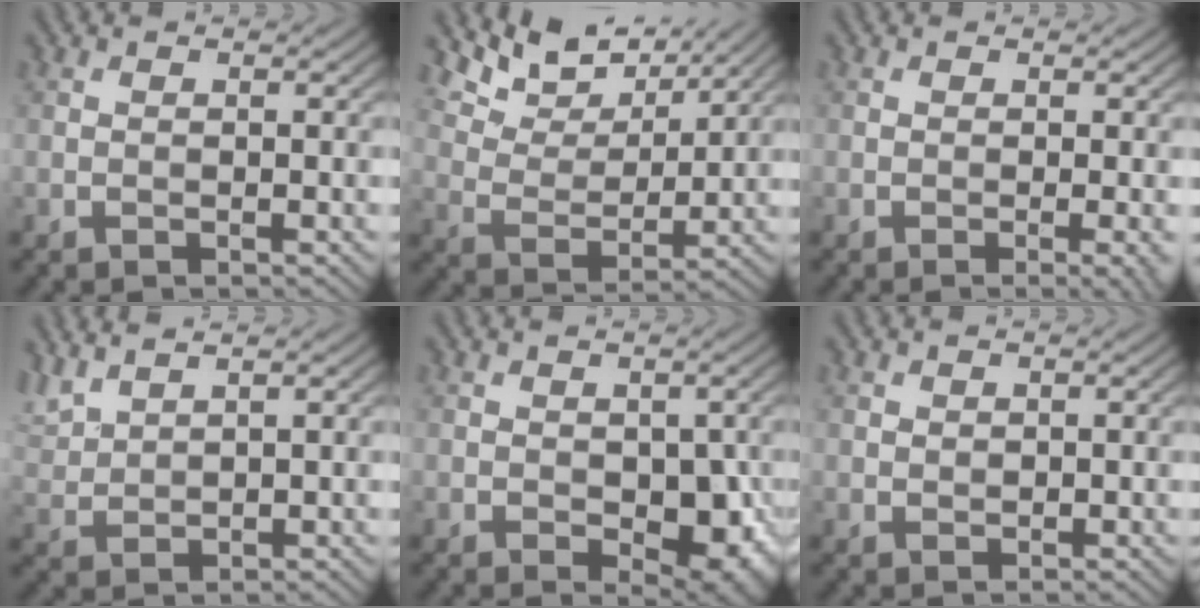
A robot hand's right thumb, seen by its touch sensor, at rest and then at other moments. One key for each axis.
{"total": 8.7, "fx": 6.9, "fy": 3.5, "fz": 4.1, "tx": -0.096, "ty": -0.007, "tz": 0.125}
{"total": 1.9, "fx": -0.3, "fy": 0.3, "fz": 1.9, "tx": -0.028, "ty": 0.001, "tz": -0.009}
{"total": 4.0, "fx": 3.4, "fy": 0.9, "fz": 1.8, "tx": -0.055, "ty": 0.012, "tz": 0.078}
{"total": 6.3, "fx": -1.1, "fy": 3.8, "fz": 4.9, "tx": -0.074, "ty": -0.019, "tz": -0.009}
{"total": 0.9, "fx": 0.3, "fy": 0.8, "fz": 0.2, "tx": -0.007, "ty": -0.004, "tz": 0.007}